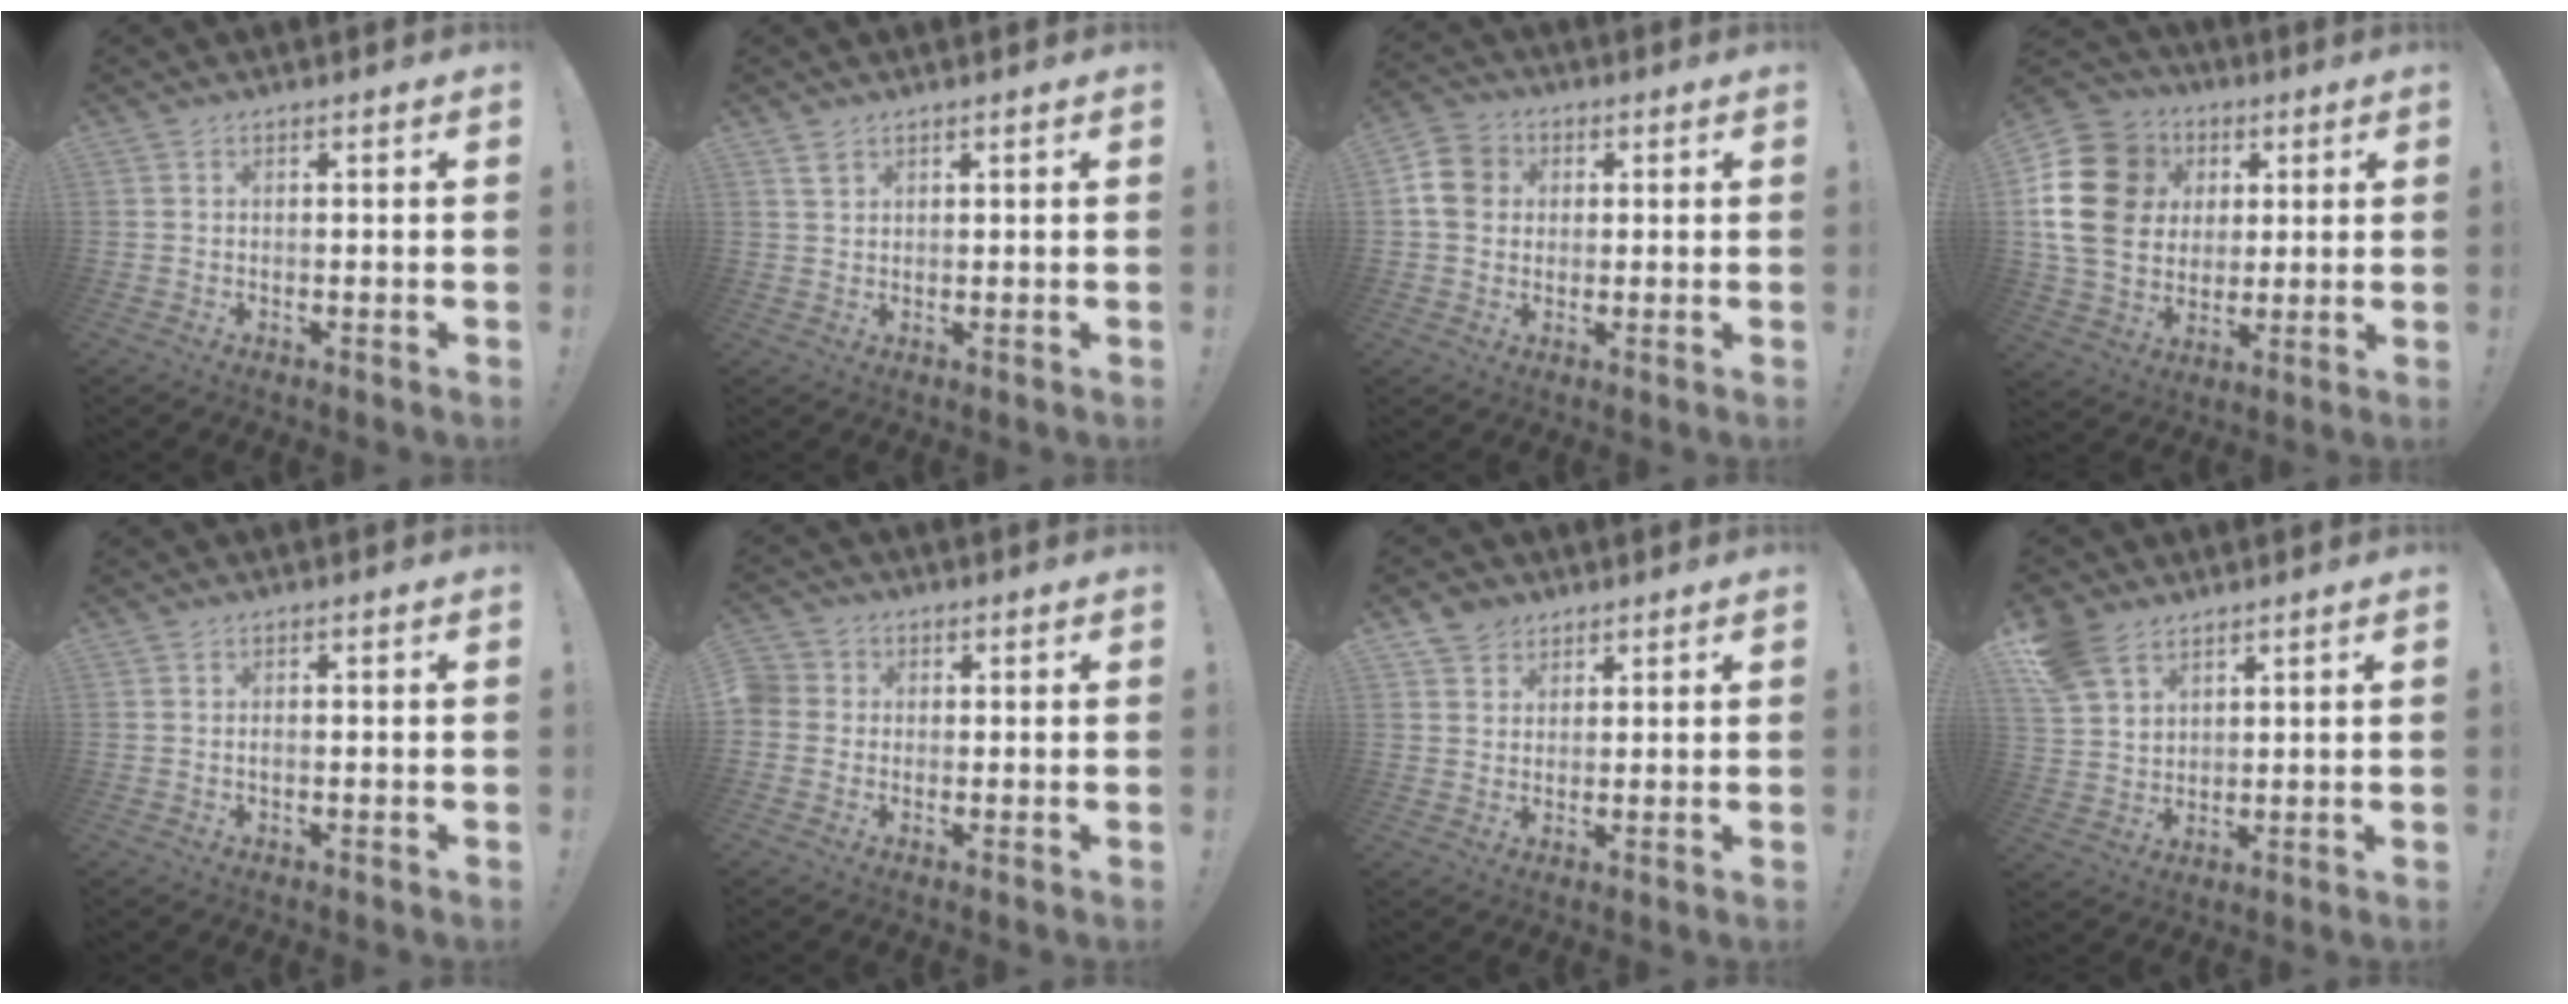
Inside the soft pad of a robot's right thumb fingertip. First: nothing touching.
{"total": 2.1, "force": [1.5, 1.1, 0.9], "torque": [-0.008, -0.006, 0.027]}
{"total": 8.2, "force": [1.2, 7.2, 3.9], "torque": [-0.055, 0.010, 0.026]}
{"total": 20.5, "force": [4.0, 16.5, 11.5], "torque": [-0.199, -0.007, 0.087]}
{"total": 0.5, "force": [-0.3, 0.2, 0.4], "torque": [-0.007, 0.001, -0.006]}
{"total": 3.9, "force": [-0.4, 3.6, 1.4], "torque": [-0.030, 0.010, -0.007]}
{"total": 4.8, "force": [3.3, 3.5, 0.4], "torque": [0.000, -0.019, 0.062]}
{"total": 9.8, "force": [6.3, 6.2, 4.2], "torque": [-0.086, -0.019, 0.130]}